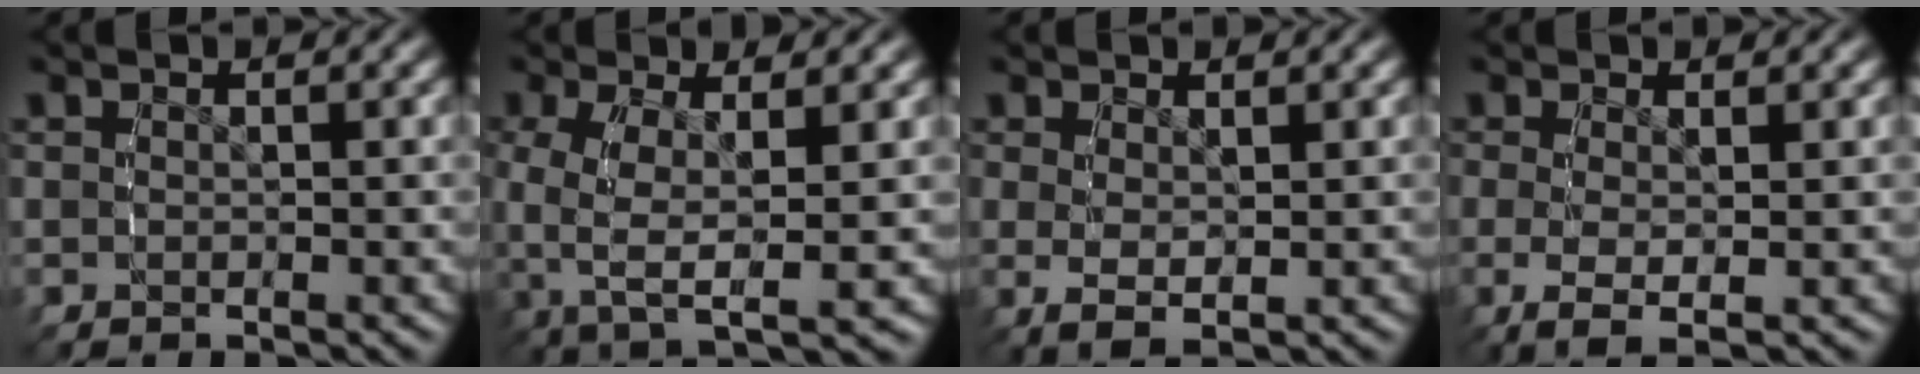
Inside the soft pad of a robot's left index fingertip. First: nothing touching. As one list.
[{"total": 7.2, "force": [-0.3, 4.7, 5.5], "torque": [-0.127, -0.021, -0.002]}, {"total": 2.4, "force": [0.3, 1.1, 2.1], "torque": [-0.042, -0.009, 0.012]}, {"total": 3.1, "force": [-0.7, 1.3, 2.8], "torque": [-0.064, -0.020, -0.002]}]